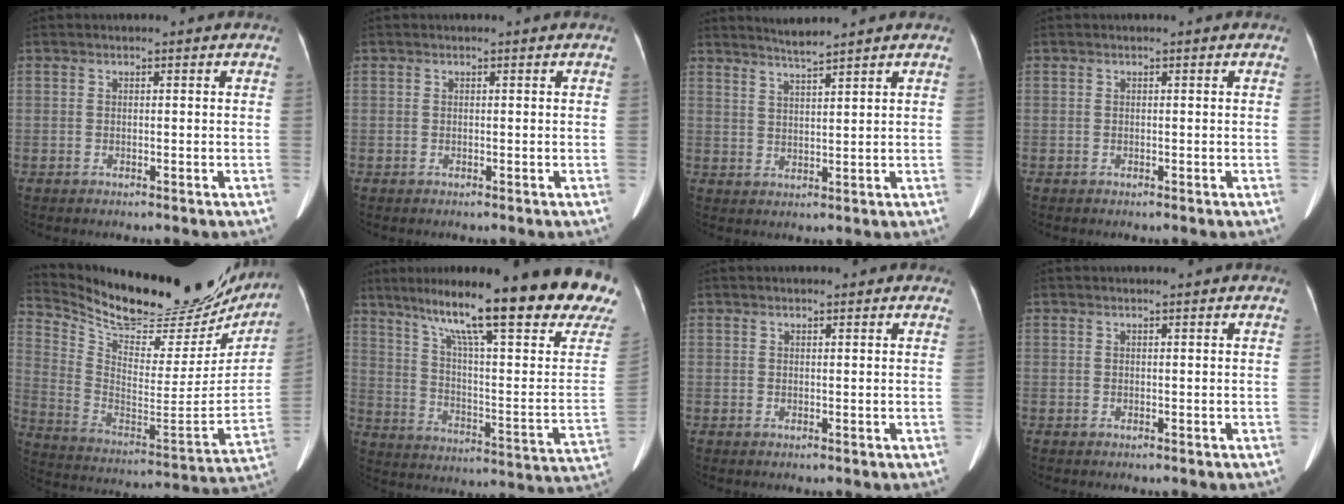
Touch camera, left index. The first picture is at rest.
{"total": 0.0}
{"total": 3.3, "force": [3.1, -0.9, 0.8], "torque": [-0.020, -0.006, 0.061]}
{"total": 0.0}
{"total": 27.2, "force": [24.1, 8.2, 9.6], "torque": [-0.177, -0.042, 0.348]}
{"total": 27.4, "force": [19.8, 1.7, 18.9], "torque": [-0.262, -0.035, 0.271]}
{"total": 1.4, "force": [1.1, 0.5, 0.7], "torque": [-0.013, 0.013, 0.014]}
{"total": 0.5, "force": [0.5, -0.1, 0.2], "torque": [-0.011, 0.006, 0.012]}